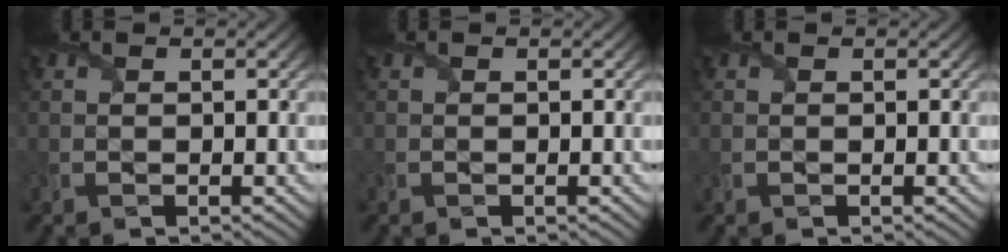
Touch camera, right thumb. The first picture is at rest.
{"total": 0.0}
{"total": 0.0}